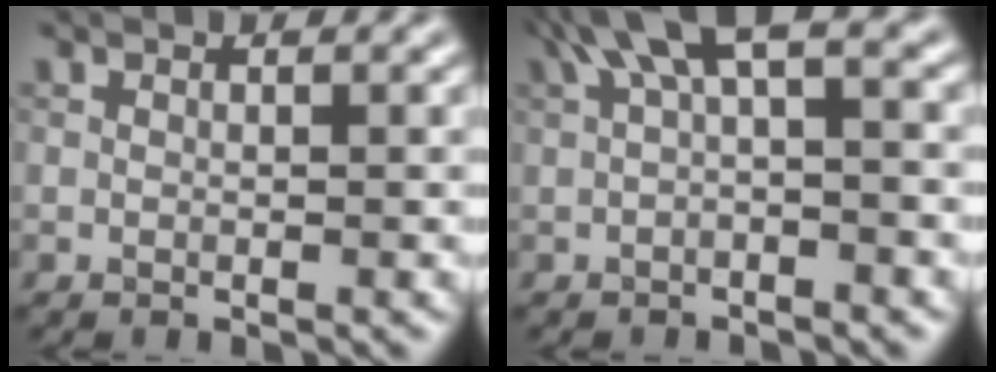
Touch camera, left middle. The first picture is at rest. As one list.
[{"total": 4.6, "force": [1.5, 1.3, 4.1], "torque": [-0.066, 0.017, 0.019]}]